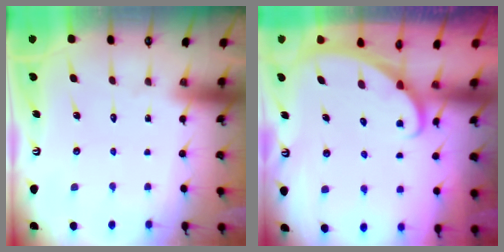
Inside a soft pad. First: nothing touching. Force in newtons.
{"total": 1.8, "press": 1.8, "slide": 0.1}